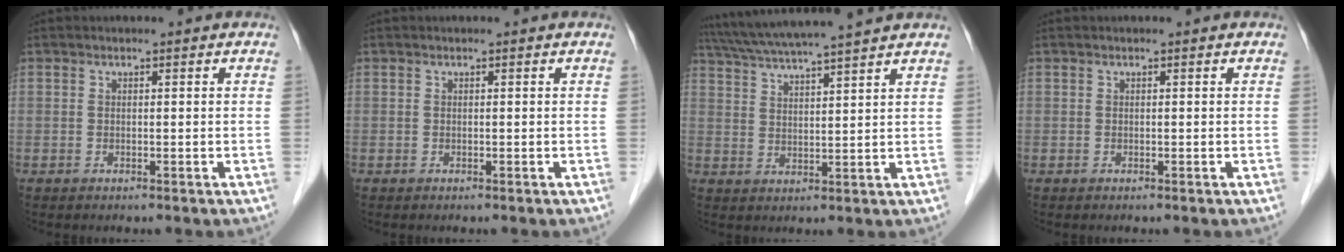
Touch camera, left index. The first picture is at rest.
{"total": 0.0}
{"total": 12.8, "force": [11.3, -0.9, 5.9], "torque": [-0.110, 0.027, 0.176]}
{"total": 0.0}